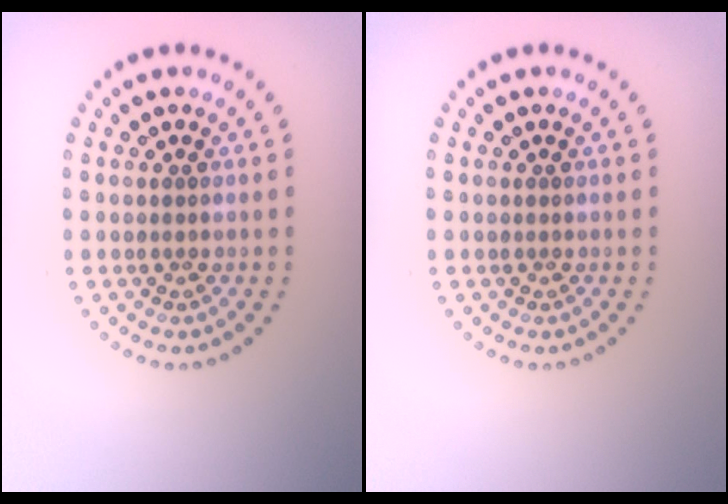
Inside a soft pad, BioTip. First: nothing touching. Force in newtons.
{"total": 0.0}